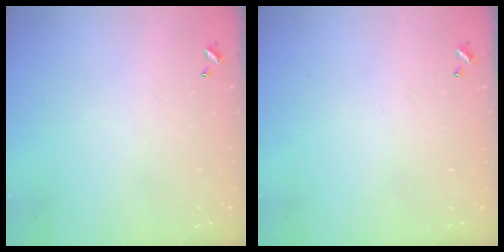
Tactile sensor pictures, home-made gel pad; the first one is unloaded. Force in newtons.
{"total": 0.0}